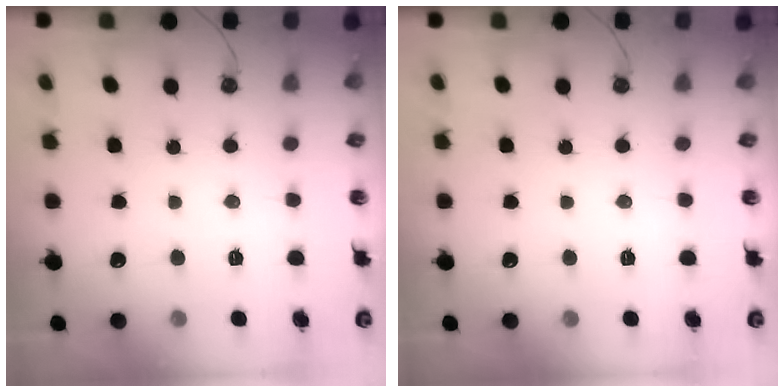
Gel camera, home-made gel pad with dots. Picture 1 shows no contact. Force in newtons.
{"total": 0.0}